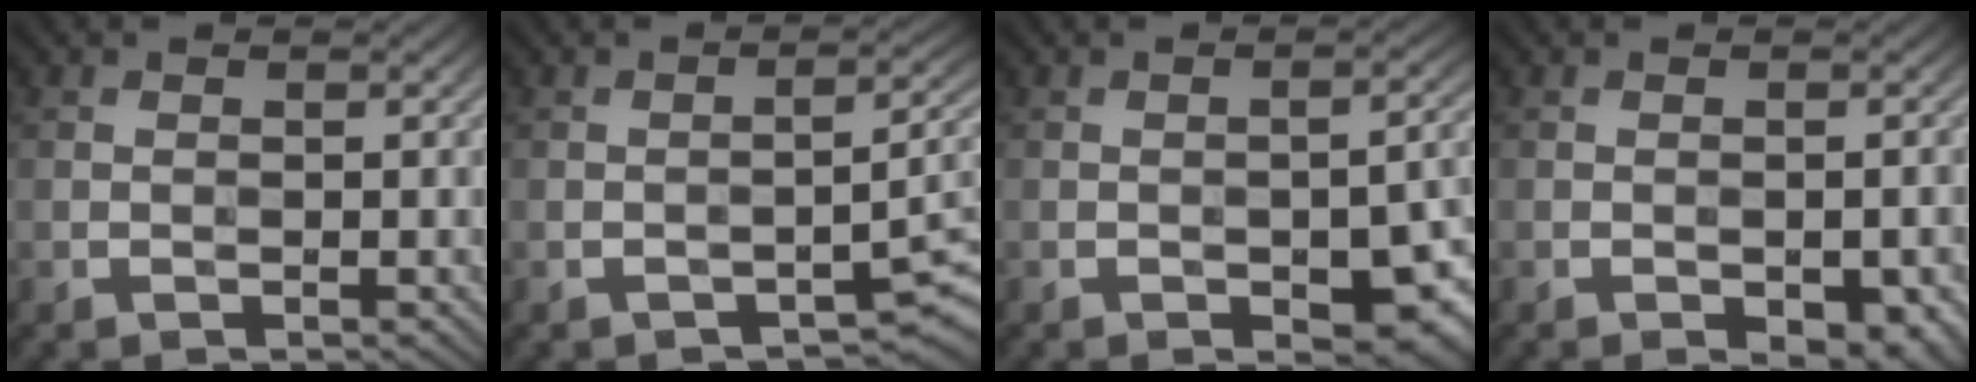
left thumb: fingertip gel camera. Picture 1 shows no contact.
{"total": 3.8, "force": [-2.5, 1.0, 2.8], "torque": [-0.034, 0.011, -0.035]}
{"total": 9.4, "force": [-3.9, 4.0, 7.6], "torque": [-0.097, -0.007, -0.048]}
{"total": 4.8, "force": [-2.5, 1.9, 3.7], "torque": [-0.046, -0.002, -0.024]}